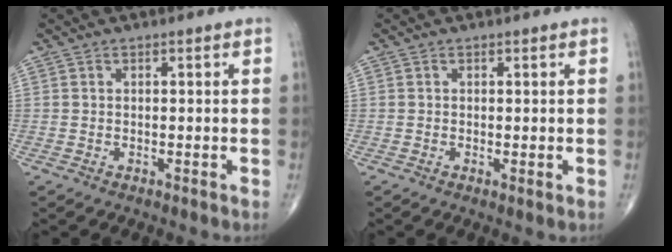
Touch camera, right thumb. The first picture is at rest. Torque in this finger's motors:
{"motor_torque": [-0.19, 0.06, -0.15, -0.04, -0.04]}